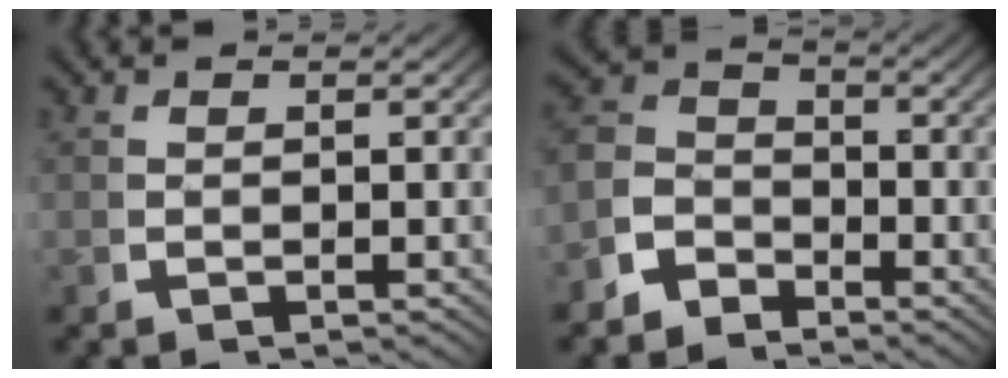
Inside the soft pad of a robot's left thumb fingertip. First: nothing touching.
{"total": 4.9, "force": [-2.1, 3.9, 2.1], "torque": [-0.029, -0.014, -0.040]}